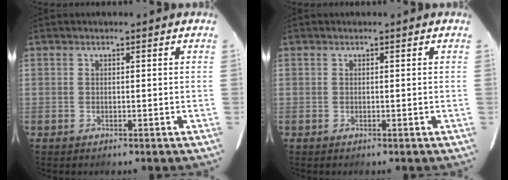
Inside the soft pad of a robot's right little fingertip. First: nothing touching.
{"total": 0.0}